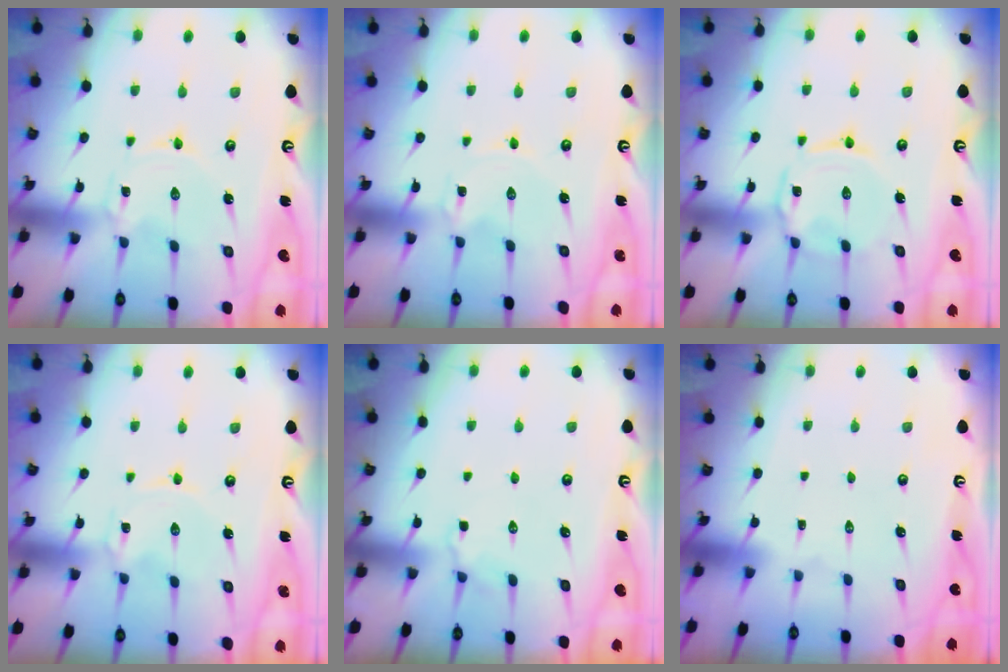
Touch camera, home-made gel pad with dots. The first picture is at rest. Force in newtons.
{"total": 0.0}
{"total": 2.9, "press": 2.8, "slide": 0.4}
{"total": 0.0}
{"total": 4.7, "press": 4.4, "slide": 1.5}
{"total": 1.6, "press": 1.6, "slide": 0.1}